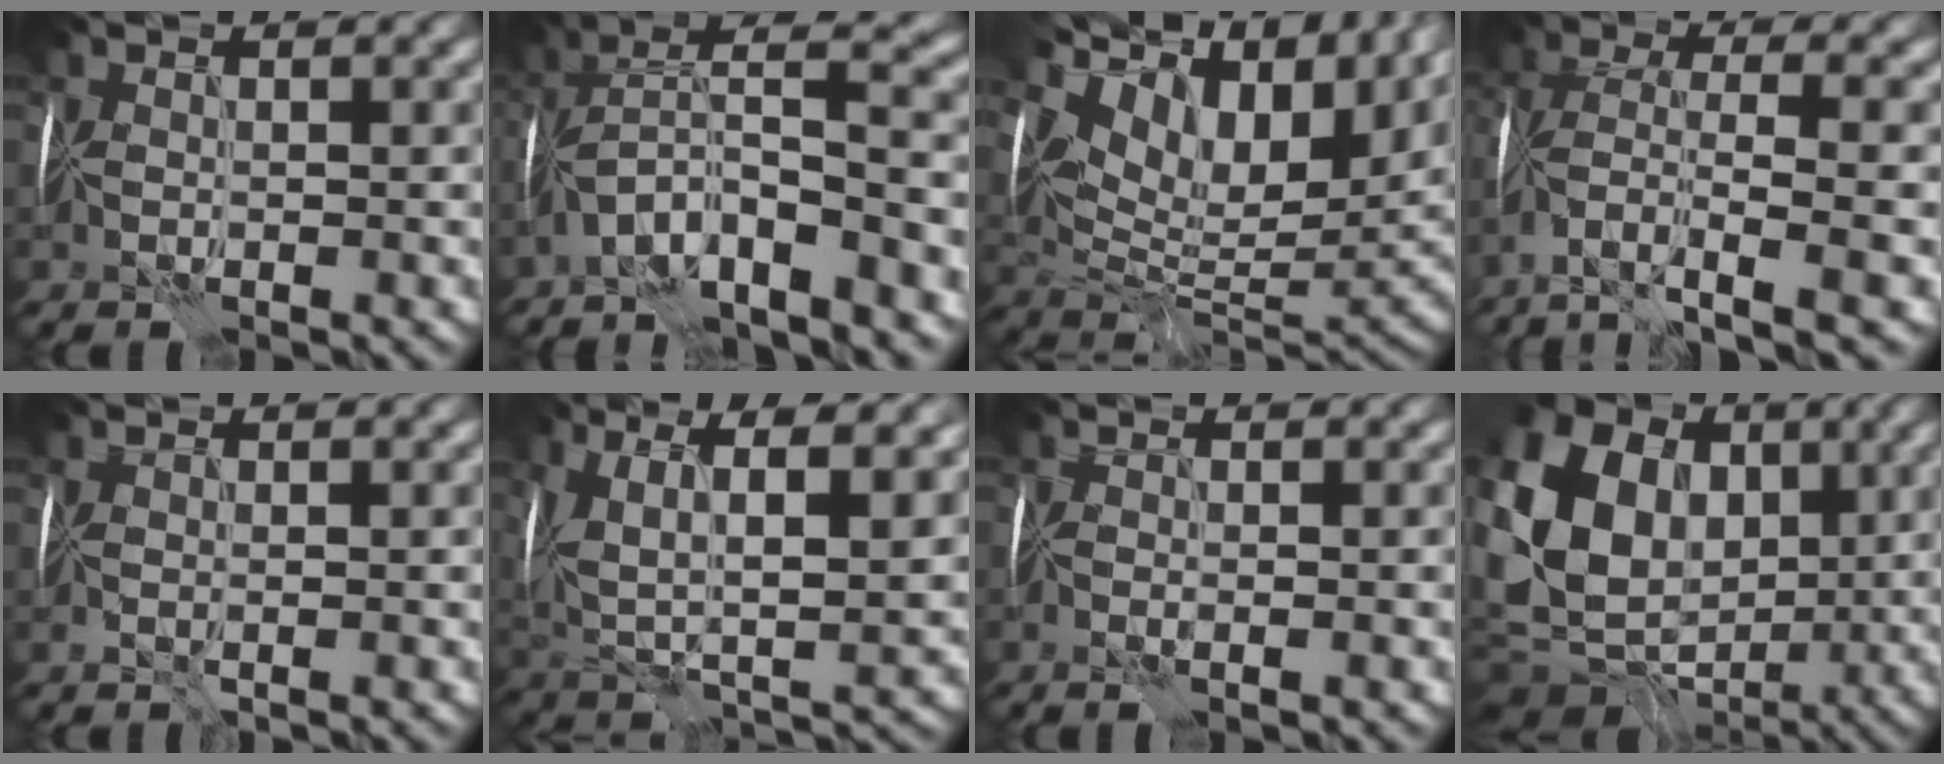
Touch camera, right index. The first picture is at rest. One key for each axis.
{"total": 9.2, "fx": -5.1, "fy": 2.2, "fz": 7.4, "tx": -0.111, "ty": 0.025, "tz": -0.099}
{"total": 17.5, "fx": 7.7, "fy": 9.3, "fz": 12.6, "tx": -0.212, "ty": 0.031, "tz": 0.170}
{"total": 7.9, "fx": -2.9, "fy": 2.7, "fz": 6.8, "tx": -0.130, "ty": 0.011, "tz": -0.061}
{"total": 0.8, "fx": 0.2, "fy": 0.1, "fz": 0.7, "tx": -0.015, "ty": 0.000, "tz": 0.003}
{"total": 12.0, "fx": 4.4, "fy": 4.7, "fz": 10.1, "tx": -0.202, "ty": 0.005, "tz": 0.084}
{"total": 0.9, "fx": -0.2, "fy": 0.0, "fz": 0.9, "tx": -0.021, "ty": 0.000, "tz": -0.005}
{"total": 17.2, "fx": 1.4, "fy": 13.4, "fz": 10.7, "tx": -0.239, "ty": 0.005, "tz": 0.033}